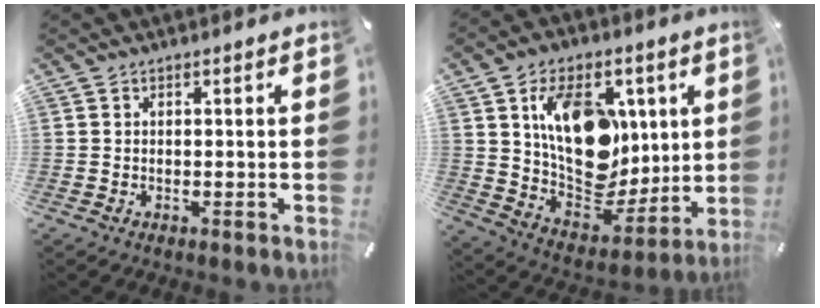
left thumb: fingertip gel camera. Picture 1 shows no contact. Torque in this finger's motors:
{"motor_torque": [2.52, 2.48, 1.56, -1.21, 0.55]}